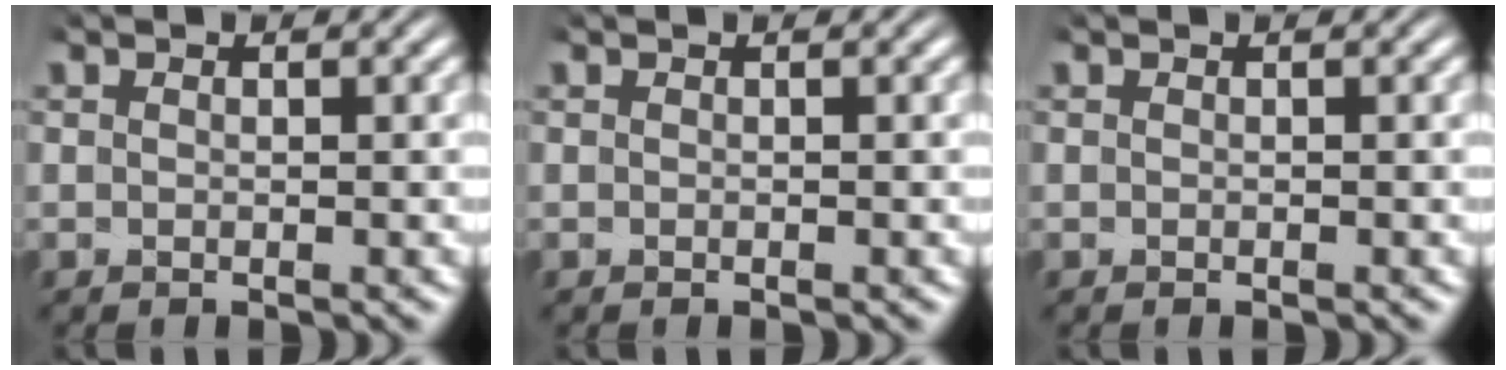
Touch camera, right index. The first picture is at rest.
{"total": 0.0}
{"total": 0.0}